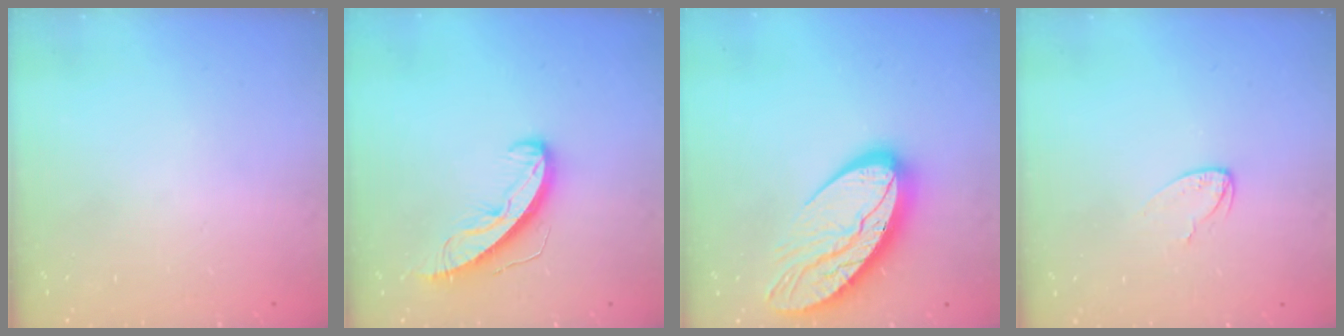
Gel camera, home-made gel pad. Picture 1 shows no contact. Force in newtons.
{"total": 9.2, "press": 9.2, "slide": 0.5}
{"total": 16.7, "press": 16.6, "slide": 1.7}
{"total": 4.0, "press": 4.0, "slide": 0.3}